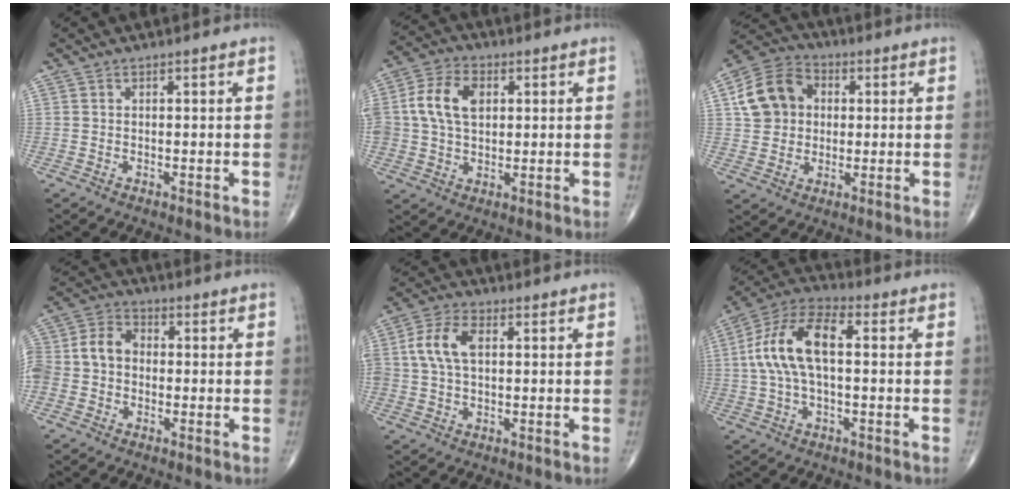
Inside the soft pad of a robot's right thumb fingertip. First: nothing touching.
{"total": 10.8, "force": [1.9, 7.4, 7.6], "torque": [-0.136, 0.012, 0.032]}
{"total": 11.6, "force": [2.0, 9.7, 6.1], "torque": [-0.096, 0.015, 0.026]}
{"total": 11.8, "force": [-1.0, 9.5, 6.9], "torque": [-0.143, 0.038, -0.026]}
{"total": 7.9, "force": [1.2, 4.7, 6.2], "torque": [-0.134, 0.018, 0.021]}
{"total": 13.3, "force": [1.0, 6.4, 11.7], "torque": [-0.239, 0.039, 0.011]}